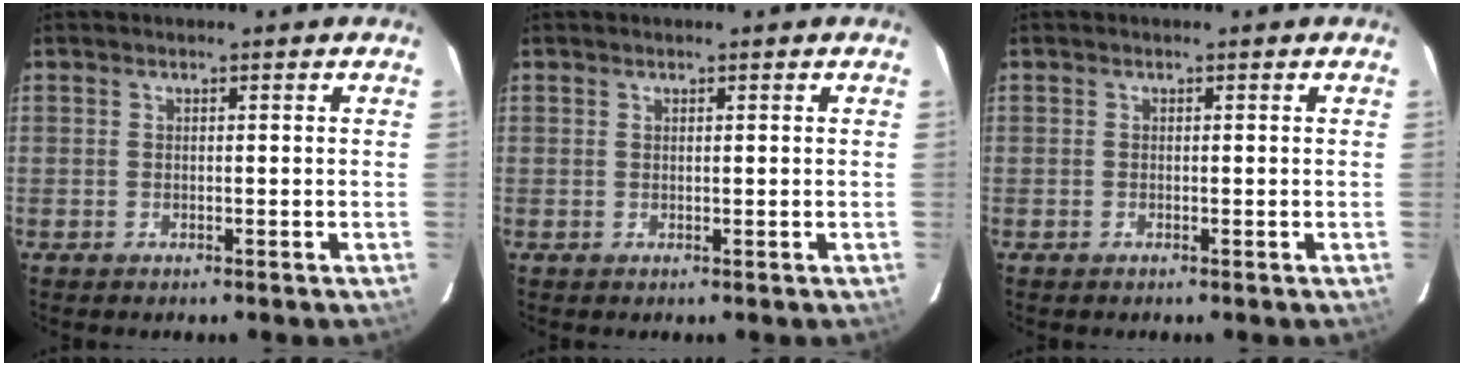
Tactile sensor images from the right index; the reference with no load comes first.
{"total": 0.0}
{"total": 0.0}